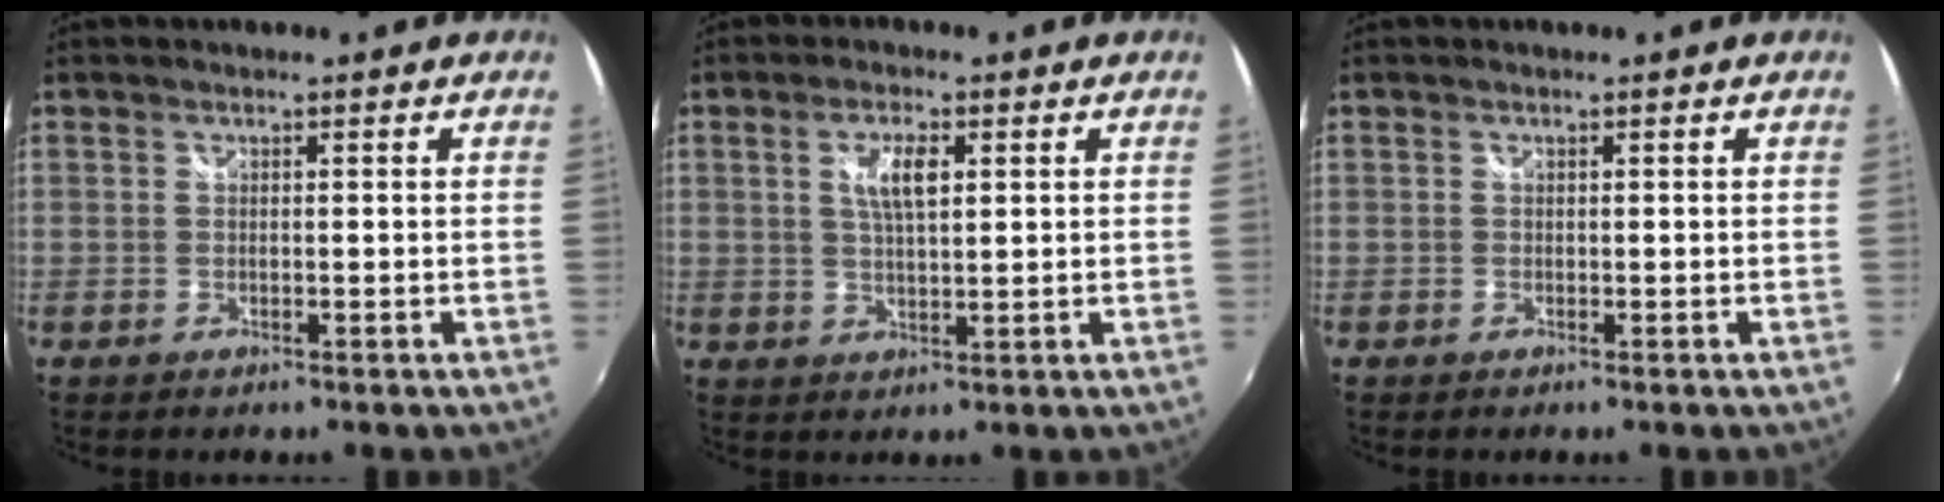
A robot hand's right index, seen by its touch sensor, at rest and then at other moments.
{"total": 5.1, "force": [1.6, 1.8, 4.6], "torque": [-0.082, 0.002, 0.029]}
{"total": 0.0}